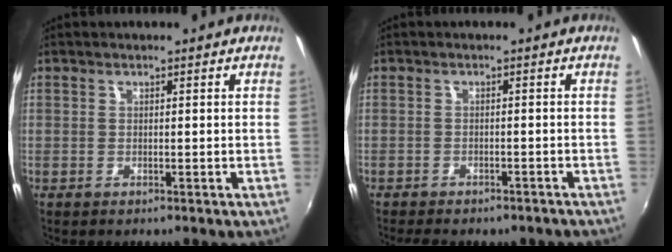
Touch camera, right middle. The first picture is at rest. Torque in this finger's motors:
{"motor_torque": [1.07, -1.07, 0.23, 0.06]}